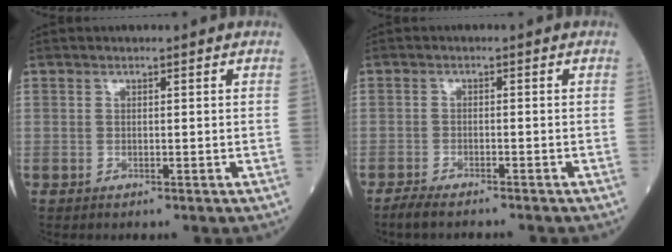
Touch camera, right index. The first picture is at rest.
{"total": 5.2, "force": [-4.5, 0.6, 2.4], "torque": [-0.037, -0.010, -0.069]}